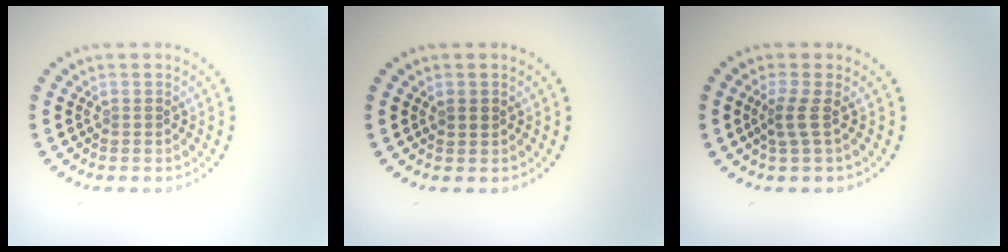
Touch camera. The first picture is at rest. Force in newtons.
{"total": 1.0, "press": 0.9, "slide": 0.4}
{"total": 1.9, "press": 1.3, "slide": 1.4}